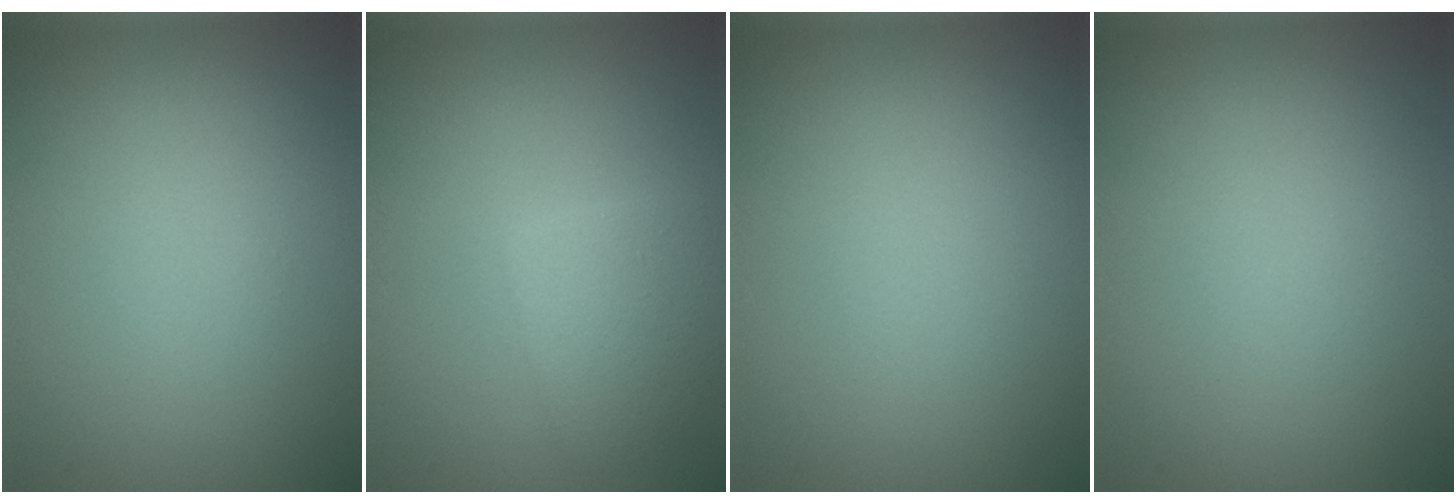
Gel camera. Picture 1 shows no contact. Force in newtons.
{"total": 2.9, "press": 2.9, "slide": 0.2}
{"total": 0.0}
{"total": 0.0}